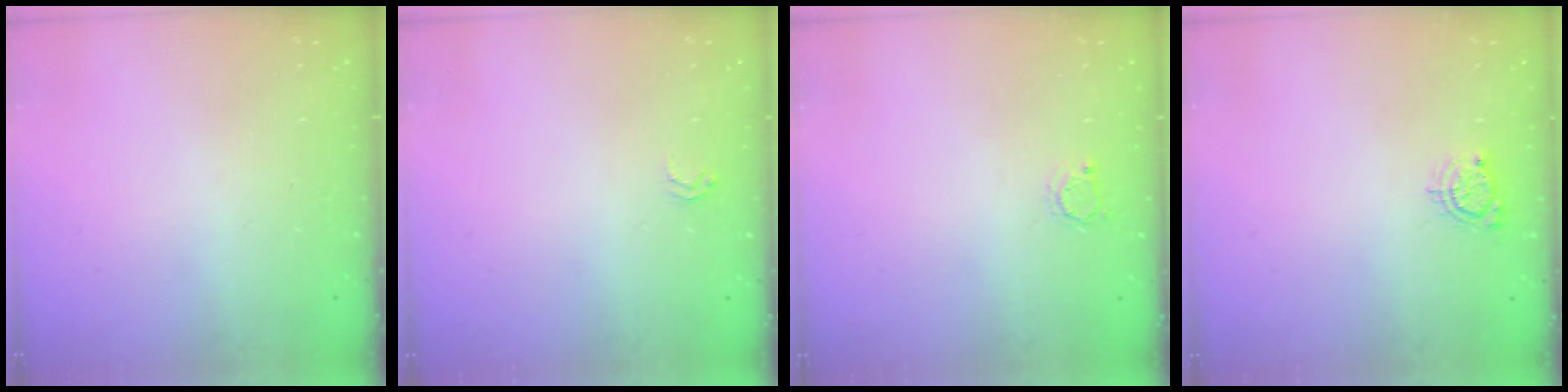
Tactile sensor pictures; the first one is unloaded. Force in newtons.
{"total": 2.5, "press": 2.5, "slide": 0.3}
{"total": 2.2, "press": 2.1, "slide": 0.4}
{"total": 4.9, "press": 4.8, "slide": 0.5}